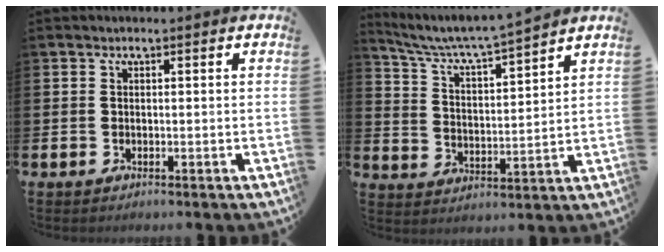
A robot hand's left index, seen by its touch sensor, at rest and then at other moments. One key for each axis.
{"total": 5.9, "fx": 5.6, "fy": -0.3, "fz": 1.8, "tx": -0.062, "ty": -0.047, "tz": 0.092}